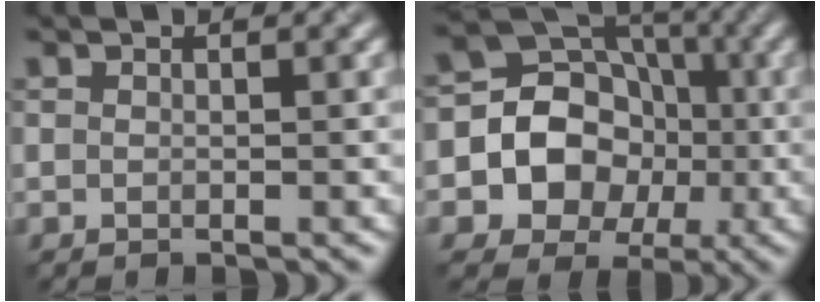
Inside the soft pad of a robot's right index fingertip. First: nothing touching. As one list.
[{"total": 10.4, "force": [-1.5, 9.4, 4.2], "torque": [-0.074, 0.019, -0.047]}]